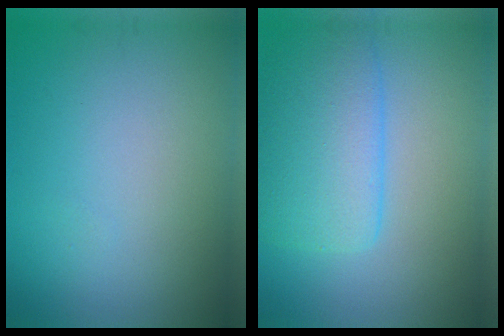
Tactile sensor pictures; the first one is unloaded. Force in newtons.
{"total": 5.9, "press": 5.9, "slide": 0.5}